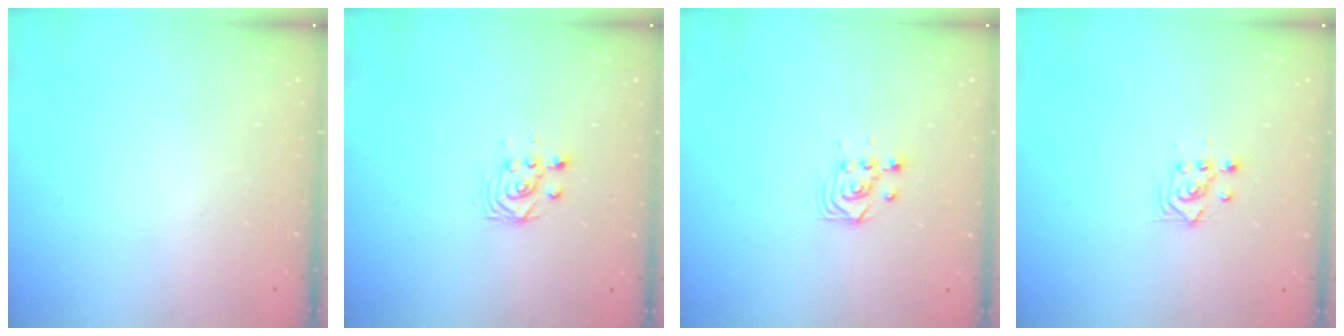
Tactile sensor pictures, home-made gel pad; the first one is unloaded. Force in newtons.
{"total": 3.0, "press": 3.0, "slide": 0.2}
{"total": 3.4, "press": 3.4, "slide": 0.2}
{"total": 2.3, "press": 2.3, "slide": 0.1}